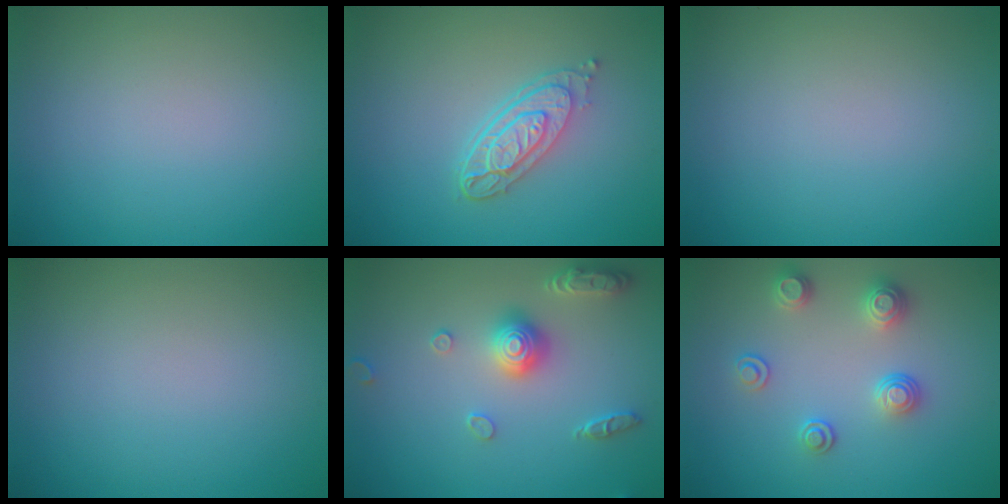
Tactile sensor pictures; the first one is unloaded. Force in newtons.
{"total": 4.1, "press": 3.0, "slide": 2.7}
{"total": 0.0}
{"total": 0.0}
{"total": 3.4, "press": 3.2, "slide": 1.0}
{"total": 2.6, "press": 2.6, "slide": 0.5}